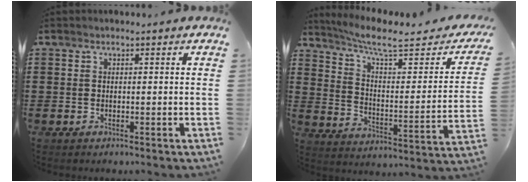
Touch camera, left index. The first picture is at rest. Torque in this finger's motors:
{"motor_torque": [1.32, -0.81, 0.10, 0.03]}